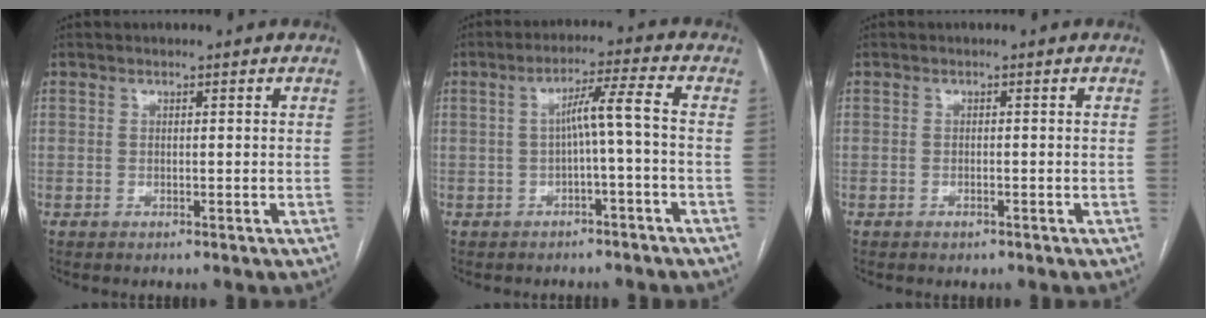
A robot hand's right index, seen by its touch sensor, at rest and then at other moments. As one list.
[{"total": 5.1, "force": [-0.9, -0.5, 5.0], "torque": [-0.083, 0.022, -0.012]}, {"total": 0.7, "force": [-0.6, 0.3, 0.3], "torque": [-0.009, -0.001, -0.006]}]